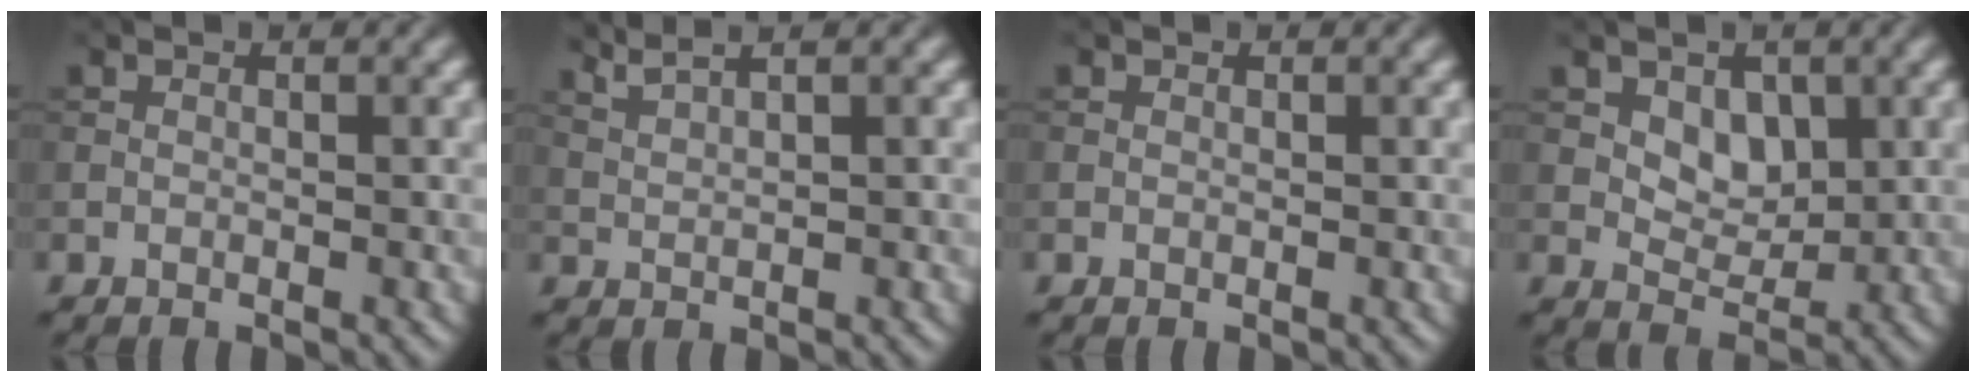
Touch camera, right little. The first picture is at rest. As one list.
[{"total": 2.6, "force": [2.1, 0.2, 1.5], "torque": [-0.029, 0.016, 0.044]}, {"total": 1.1, "force": [-0.6, -0.6, -0.8], "torque": [0.005, 0.001, 0.004]}, {"total": 1.8, "force": [0.4, 1.3, 1.2], "torque": [-0.031, -0.005, 0.028]}]